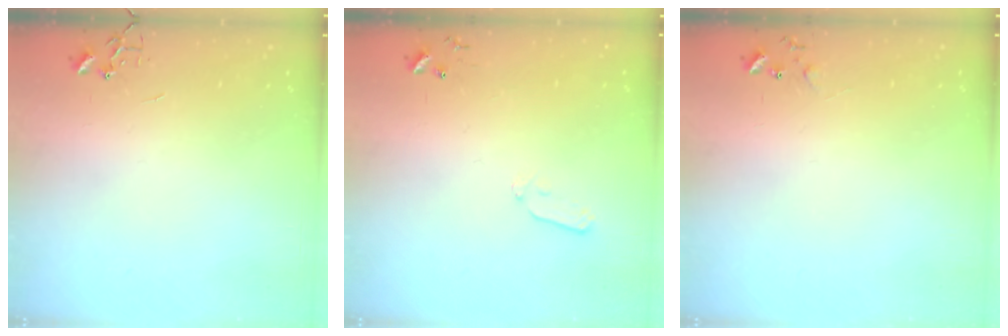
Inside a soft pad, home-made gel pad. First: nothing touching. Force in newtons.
{"total": 6.0, "press": 5.9, "slide": 1.0}
{"total": 5.1, "press": 5.0, "slide": 0.8}